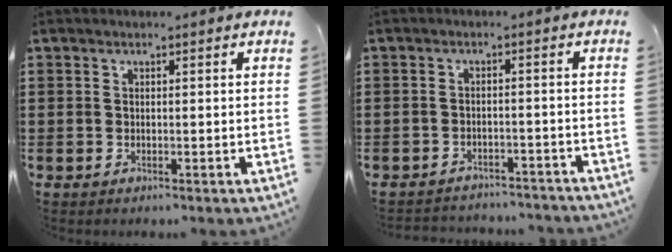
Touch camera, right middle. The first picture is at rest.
{"total": 2.6, "force": [-2.6, 0.2, 0.0], "torque": [-0.007, 0.002, -0.055]}